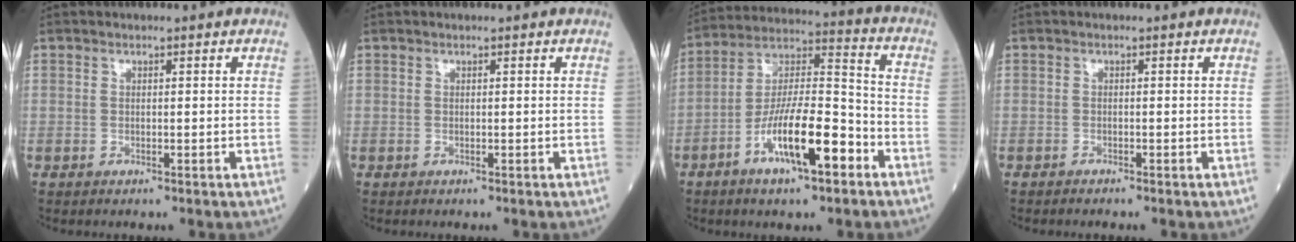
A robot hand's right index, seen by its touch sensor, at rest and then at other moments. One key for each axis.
{"total": 0.0}
{"total": 14.3, "fx": -6.6, "fy": 3.1, "fz": 12.3, "tx": -0.224, "ty": 0.002, "tz": -0.118}
{"total": 0.6, "fx": -0.6, "fy": 0.0, "fz": 0.2, "tx": -0.007, "ty": -0.001, "tz": -0.012}